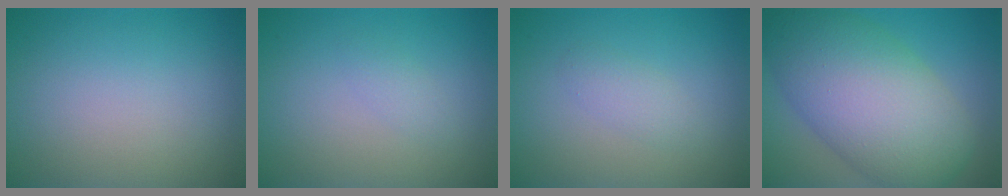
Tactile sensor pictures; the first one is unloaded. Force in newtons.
{"total": 1.0, "press": 1.0, "slide": 0.0}
{"total": 1.5, "press": 1.5, "slide": 0.1}
{"total": 12.1, "press": 12.1, "slide": 0.2}